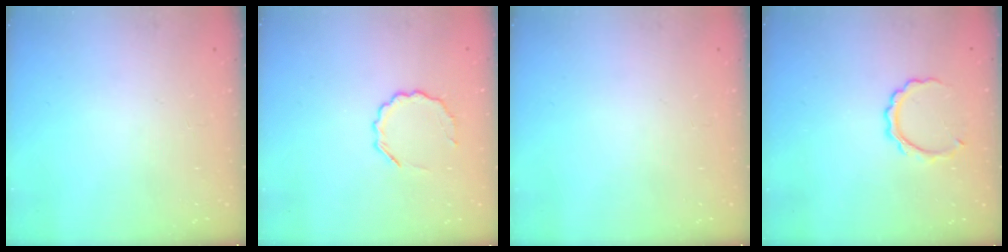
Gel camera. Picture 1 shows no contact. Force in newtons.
{"total": 7.2, "press": 7.1, "slide": 1.5}
{"total": 0.0}
{"total": 5.1, "press": 5.0, "slide": 0.1}